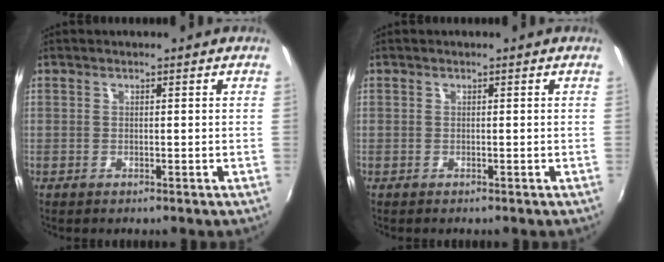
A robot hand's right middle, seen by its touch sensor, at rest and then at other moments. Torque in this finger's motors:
{"motor_torque": [-0.50, 0.15, -0.12, -0.04]}